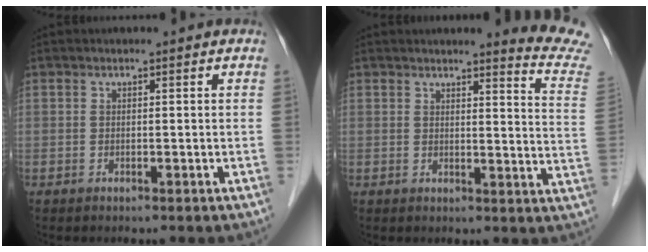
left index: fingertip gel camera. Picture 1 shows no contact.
{"total": 9.7, "force": [9.4, -1.5, 1.9], "torque": [-0.018, -0.094, 0.084]}